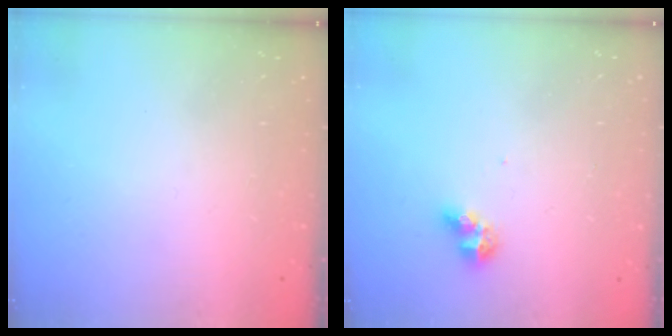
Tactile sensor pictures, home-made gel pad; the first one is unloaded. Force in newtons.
{"total": 6.1, "press": 6.1, "slide": 0.7}